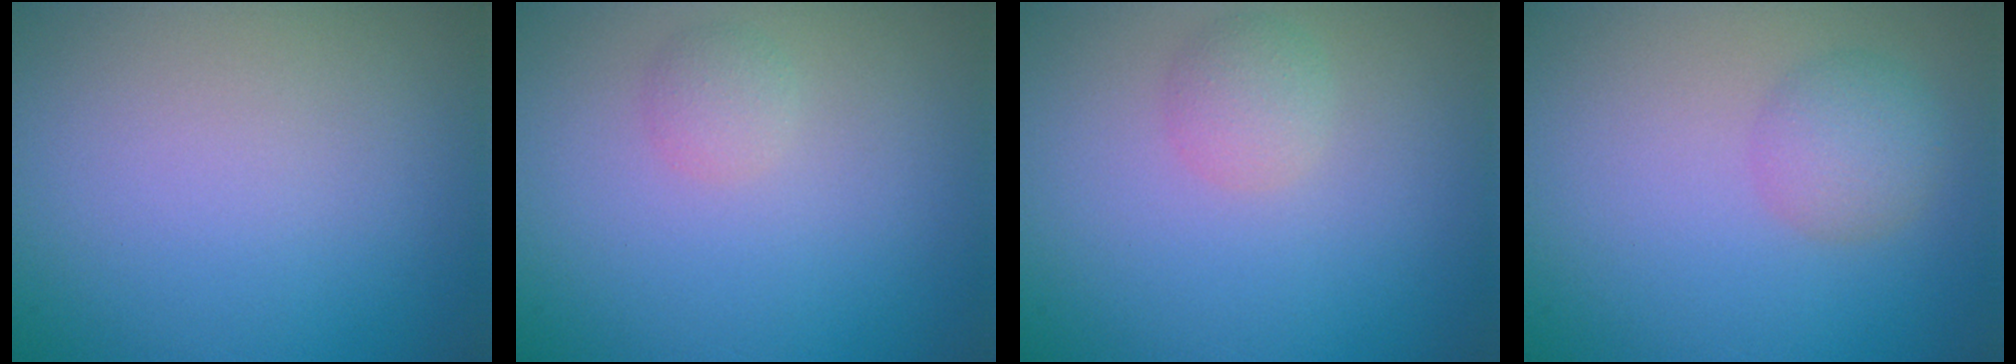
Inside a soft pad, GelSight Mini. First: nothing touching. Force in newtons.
{"total": 1.3, "press": 1.3, "slide": 0.1}
{"total": 1.9, "press": 1.9, "slide": 0.1}
{"total": 2.5, "press": 2.5, "slide": 0.1}